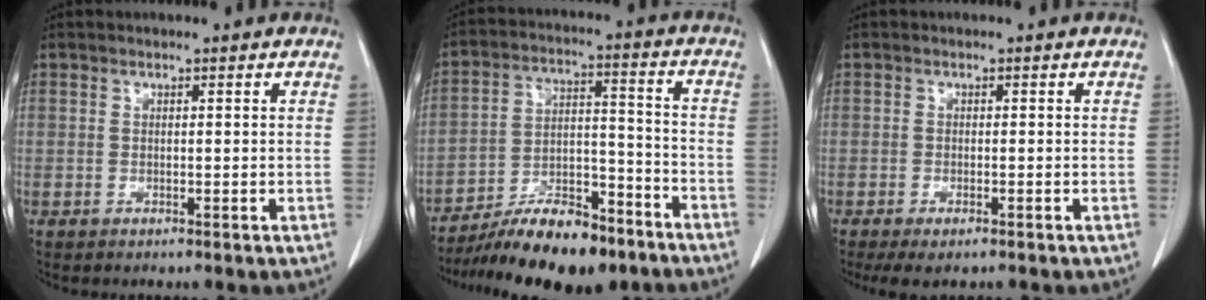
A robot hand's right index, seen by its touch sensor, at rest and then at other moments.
{"total": 15.5, "force": [-12.2, 4.7, 8.2], "torque": [-0.128, 0.023, -0.203]}
{"total": 3.8, "force": [-2.7, 1.1, 2.5], "torque": [-0.037, -0.010, -0.036]}